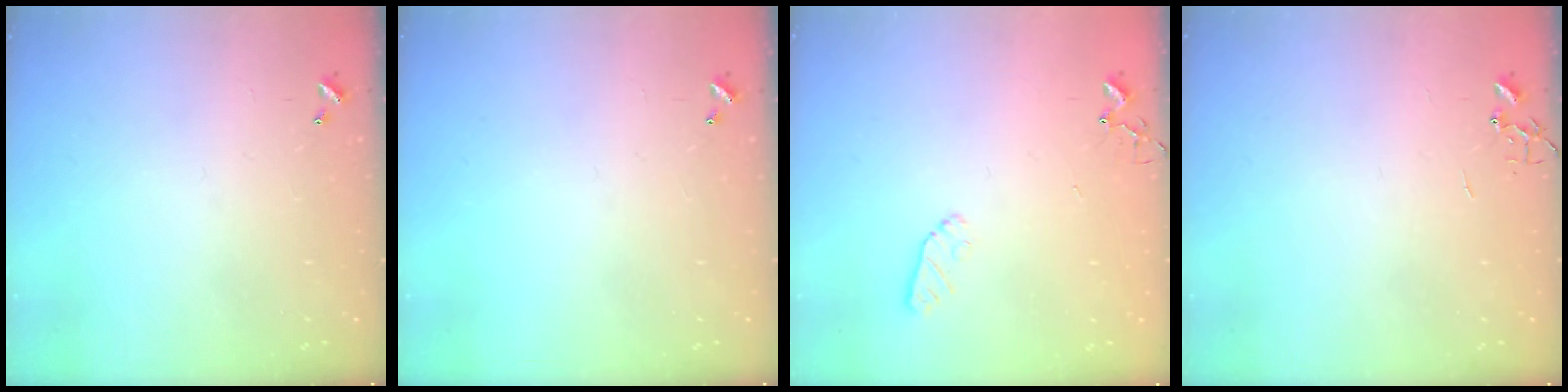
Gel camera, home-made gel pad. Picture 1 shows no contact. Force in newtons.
{"total": 0.0}
{"total": 5.6, "press": 5.5, "slide": 1.0}
{"total": 0.0}